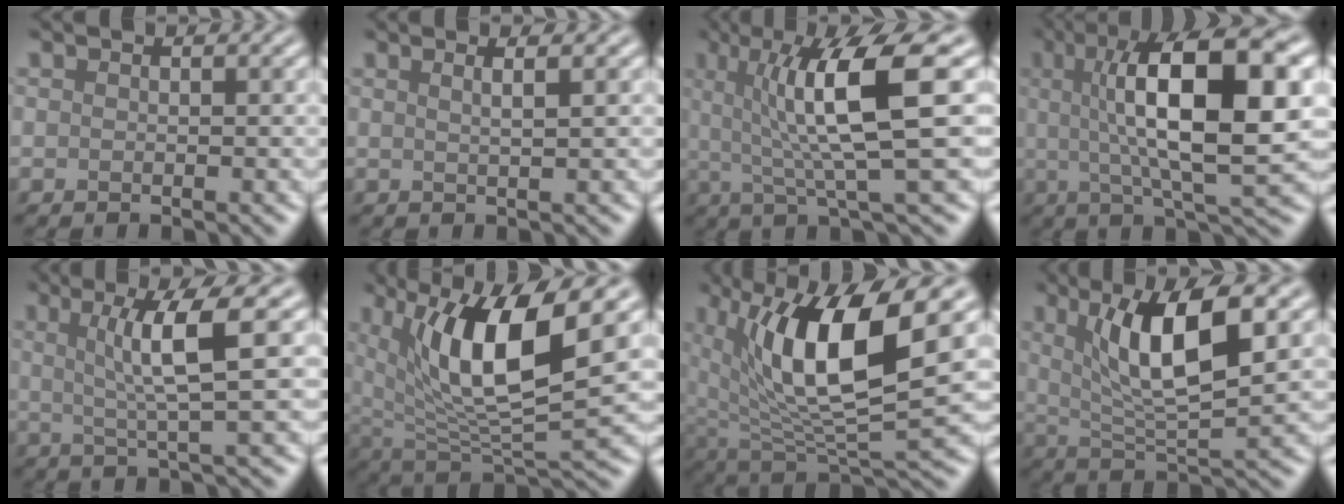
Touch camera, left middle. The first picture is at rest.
{"total": 2.7, "force": [1.3, 1.2, 2.1], "torque": [-0.008, 0.006, -0.011]}
{"total": 9.0, "force": [1.3, 1.7, 8.7], "torque": [-0.128, -0.006, 0.022]}
{"total": 12.5, "force": [2.0, 3.6, 11.8], "torque": [-0.170, 0.008, 0.030]}
{"total": 5.5, "force": [1.2, 0.6, 5.3], "torque": [-0.091, -0.001, 0.025]}
{"total": 10.7, "force": [3.7, 3.4, 9.5], "torque": [-0.170, -0.015, 0.070]}
{"total": 11.9, "force": [3.6, 3.9, 10.6], "torque": [-0.190, -0.008, 0.069]}
{"total": 8.5, "force": [2.6, 2.3, 7.8], "torque": [-0.128, -0.012, 0.048]}